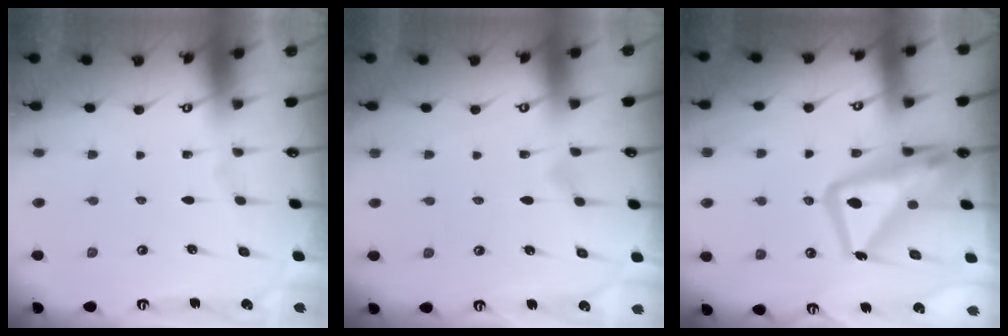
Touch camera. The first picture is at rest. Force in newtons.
{"total": 6.4, "press": 6.4, "slide": 0.5}
{"total": 16.7, "press": 16.6, "slide": 1.4}